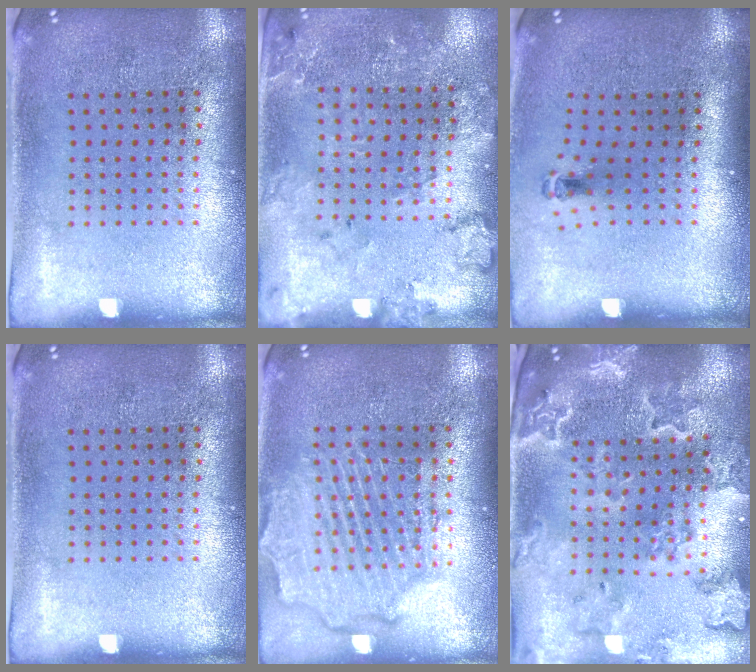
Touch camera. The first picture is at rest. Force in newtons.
{"total": 1.8, "press": 1.8, "slide": 0.3}
{"total": 0.6, "press": 0.4, "slide": 0.5}
{"total": 0.0}
{"total": 2.4, "press": 2.2, "slide": 0.9}
{"total": 2.4, "press": 2.3, "slide": 0.7}